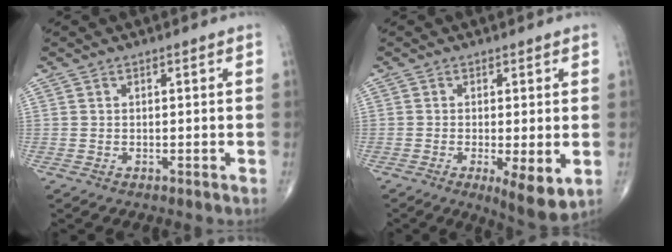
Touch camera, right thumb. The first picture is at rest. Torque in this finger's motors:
{"motor_torque": [-0.14, 0.36, -0.09, -0.21, 0.00]}